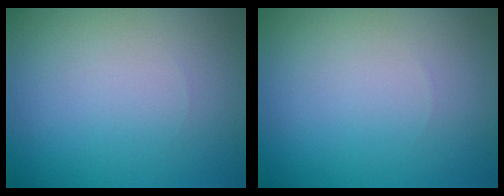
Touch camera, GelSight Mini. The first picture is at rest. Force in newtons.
{"total": 0.0}